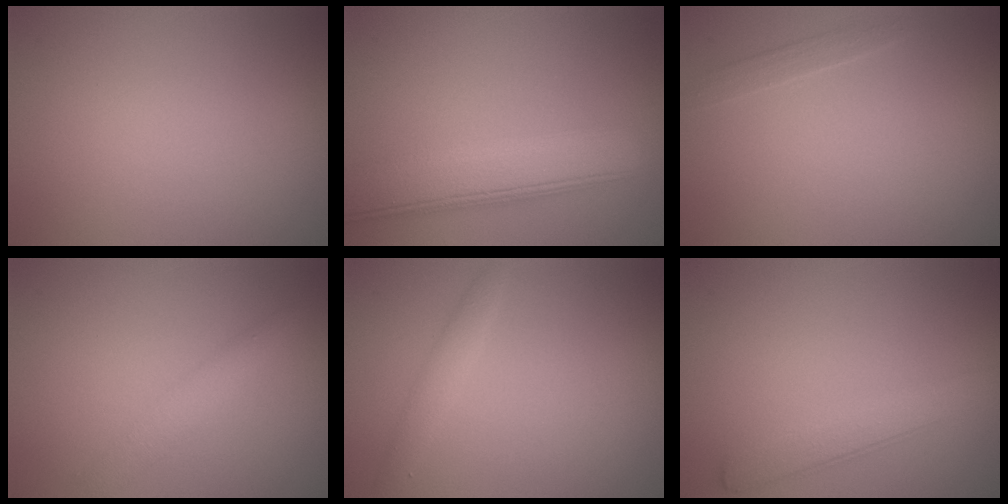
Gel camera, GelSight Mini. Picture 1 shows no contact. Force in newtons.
{"total": 6.7, "press": 6.6, "slide": 0.6}
{"total": 0.9, "press": 0.9, "slide": 0.1}
{"total": 1.9, "press": 1.9, "slide": 0.1}
{"total": 1.3, "press": 1.3, "slide": 0.1}
{"total": 2.6, "press": 2.6, "slide": 0.1}